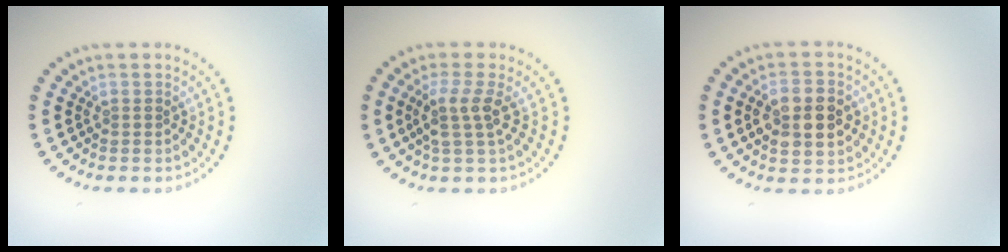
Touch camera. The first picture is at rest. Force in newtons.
{"total": 2.7, "press": 2.0, "slide": 1.8}
{"total": 4.8, "press": 4.8, "slide": 0.2}